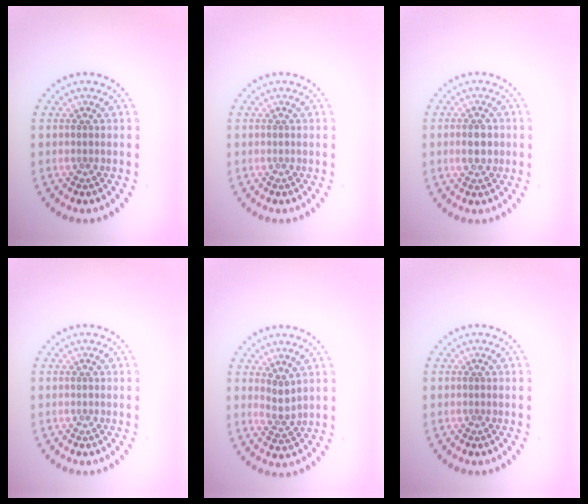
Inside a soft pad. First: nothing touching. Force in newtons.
{"total": 0.0}
{"total": 2.8, "press": 2.8, "slide": 0.0}
{"total": 0.0}
{"total": 1.7, "press": 1.3, "slide": 1.0}
{"total": 0.0}